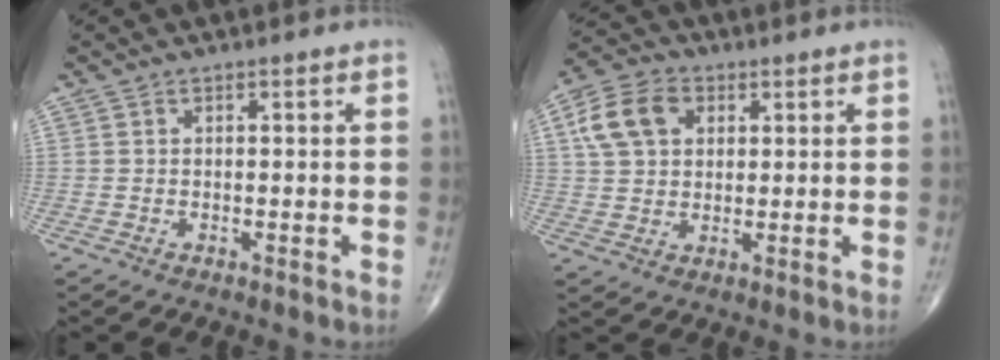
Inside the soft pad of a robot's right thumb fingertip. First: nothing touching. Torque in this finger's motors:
{"motor_torque": [-0.22, 0.30, 0.14, 0.00, 0.13]}